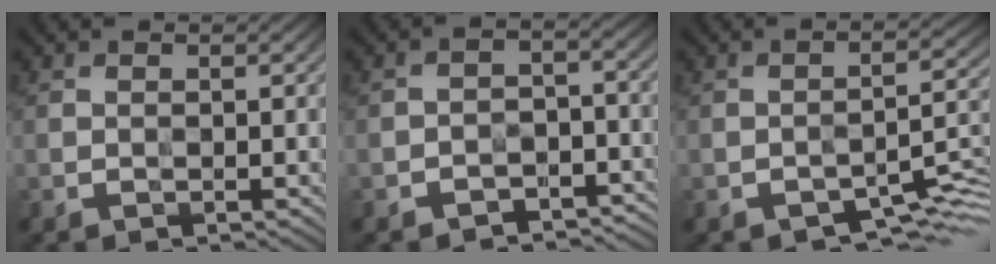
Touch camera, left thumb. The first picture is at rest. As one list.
[{"total": 5.1, "force": [-3.5, 3.1, 2.1], "torque": [-0.024, -0.008, -0.060]}, {"total": 5.3, "force": [-3.5, 1.9, 3.5], "torque": [-0.043, 0.004, -0.053]}]